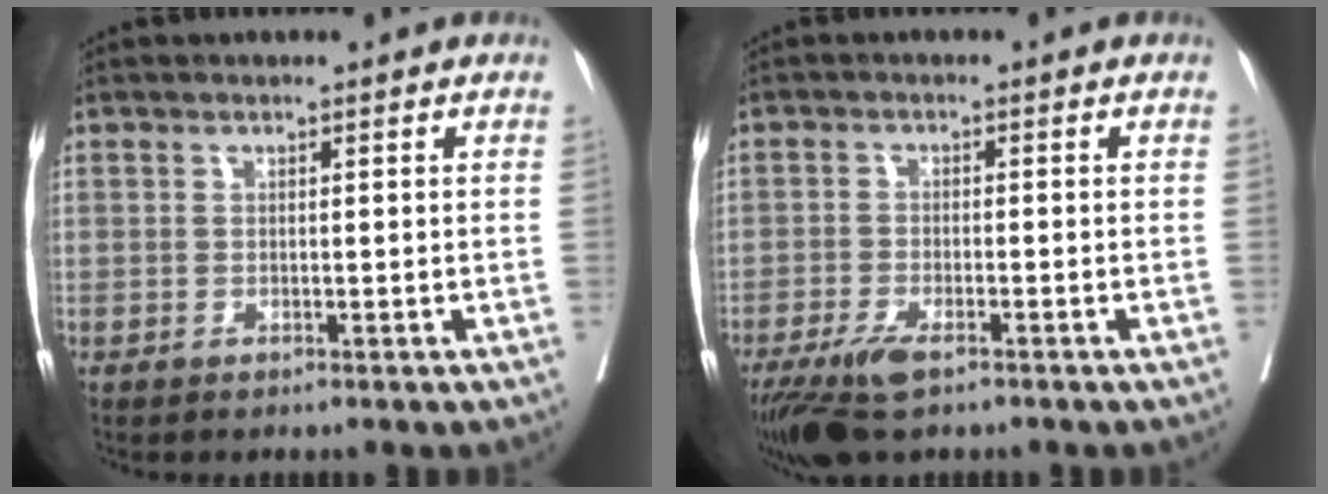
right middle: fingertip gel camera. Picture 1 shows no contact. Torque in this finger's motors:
{"motor_torque": [0.15, -0.08, 0.10, 0.03]}